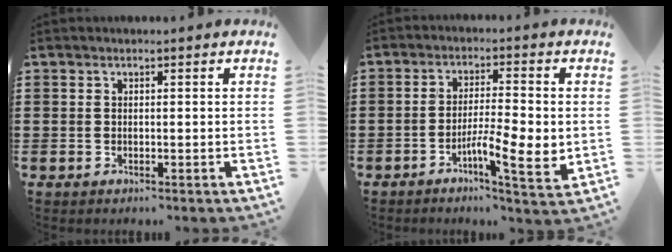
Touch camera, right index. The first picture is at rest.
{"total": 7.9, "force": [-2.0, 1.6, 7.4], "torque": [-0.116, -0.006, -0.032]}